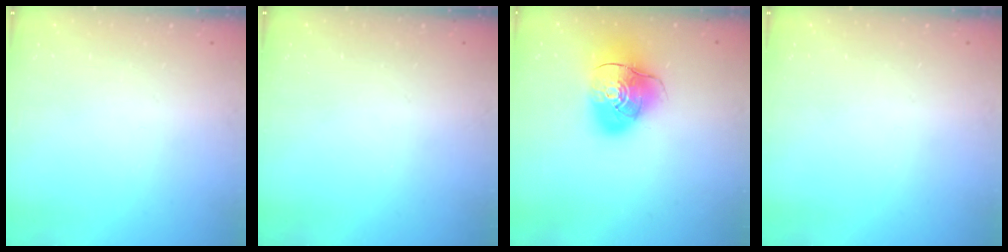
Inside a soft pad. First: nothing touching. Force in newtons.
{"total": 0.0}
{"total": 14.0, "press": 13.8, "slide": 2.3}
{"total": 0.0}